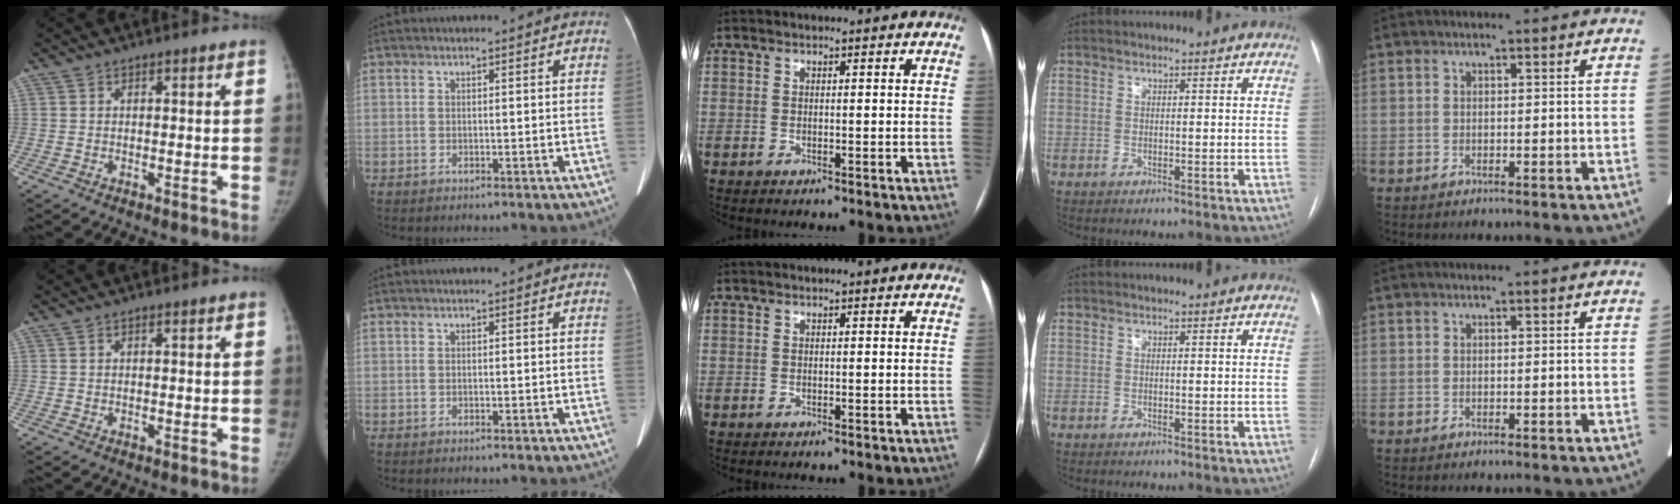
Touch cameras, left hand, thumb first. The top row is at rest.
{}